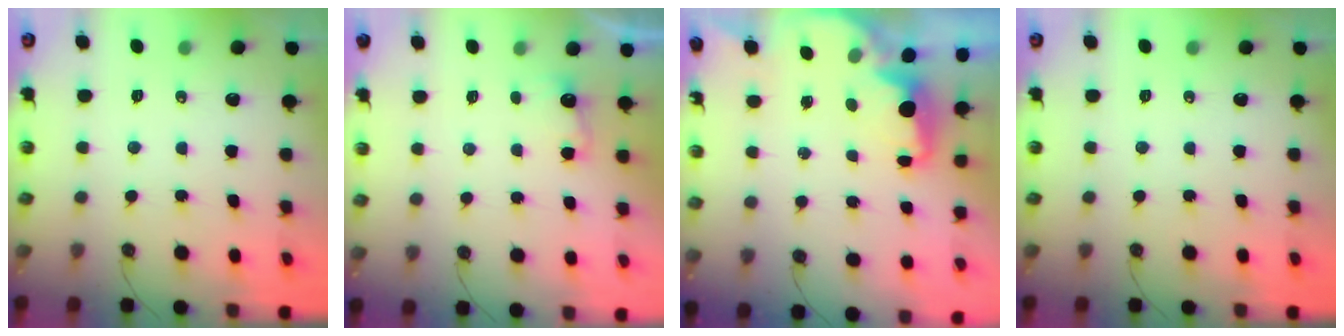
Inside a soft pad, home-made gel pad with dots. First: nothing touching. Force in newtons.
{"total": 3.1, "press": 2.9, "slide": 0.8}
{"total": 2.5, "press": 2.4, "slide": 0.8}
{"total": 0.0}